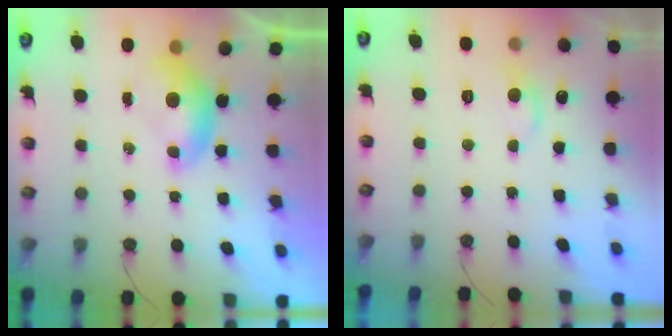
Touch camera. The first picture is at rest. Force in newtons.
{"total": 0.8, "press": 0.0, "slide": 0.8}